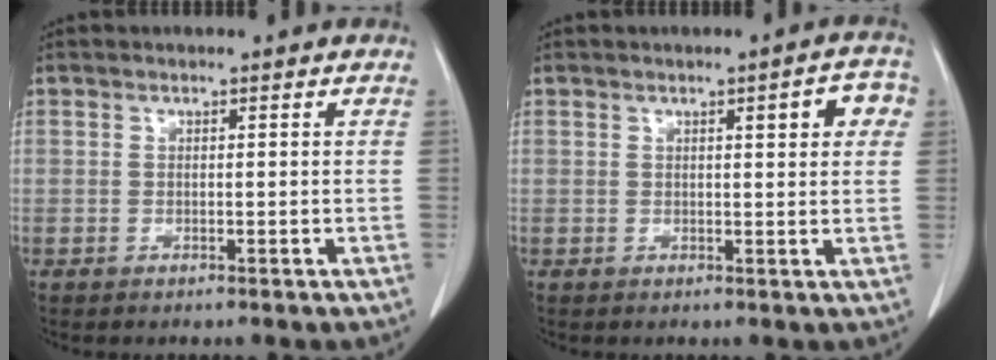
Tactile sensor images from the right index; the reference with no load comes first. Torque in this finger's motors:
{"motor_torque": [0.28, 0.34, 0.09, 0.01]}